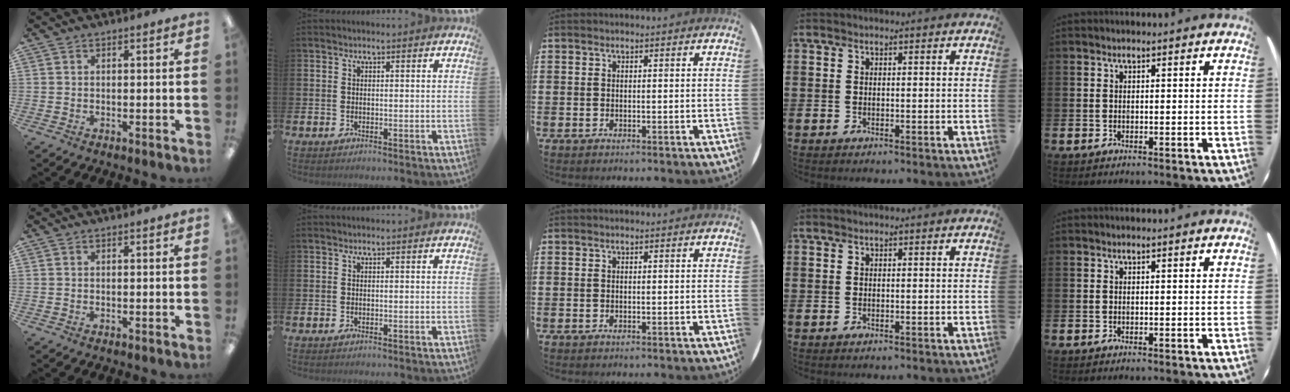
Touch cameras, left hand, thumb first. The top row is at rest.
{}